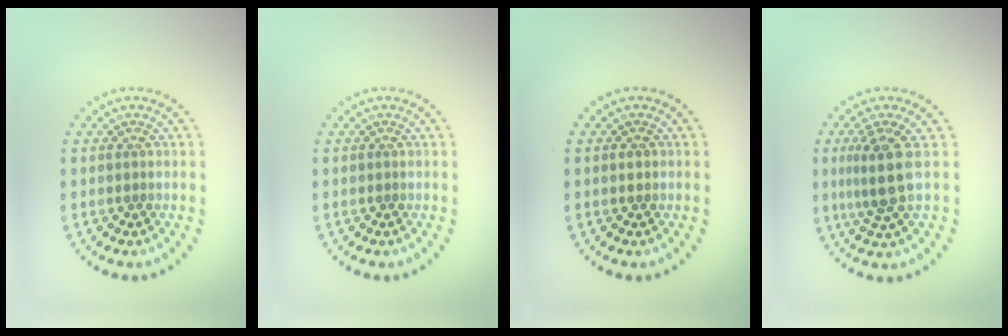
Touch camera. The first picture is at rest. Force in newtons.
{"total": 0.0}
{"total": 0.8, "press": 0.8, "slide": 0.1}
{"total": 3.6, "press": 3.2, "slide": 1.7}